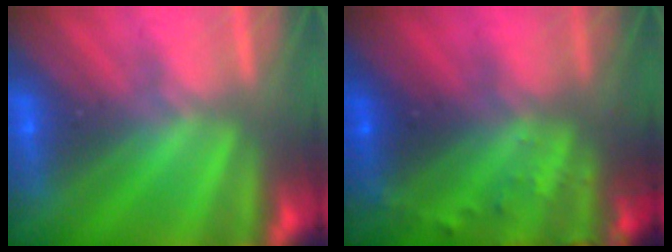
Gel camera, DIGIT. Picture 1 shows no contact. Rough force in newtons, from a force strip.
{"total": 8.7}